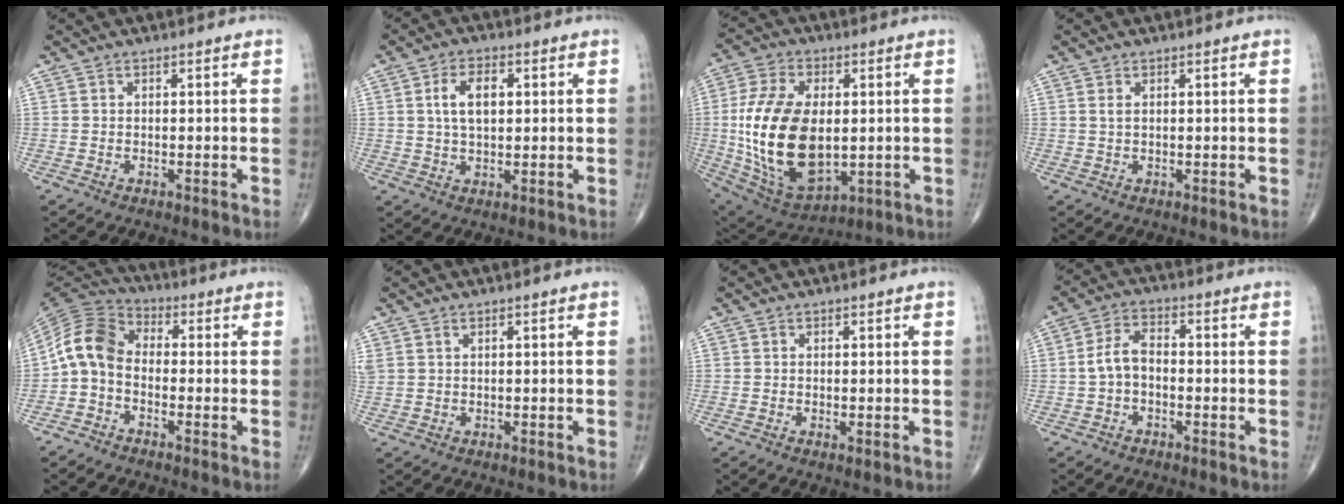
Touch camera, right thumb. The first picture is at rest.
{"total": 6.6, "force": [1.4, 3.7, 5.3], "torque": [-0.092, 0.004, 0.024]}
{"total": 21.9, "force": [-0.2, 12.4, 18.1], "torque": [-0.354, -0.011, 0.015]}
{"total": 1.2, "force": [0.4, 0.6, 0.9], "torque": [-0.022, 0.006, 0.012]}
{"total": 8.6, "force": [-1.5, 6.1, 5.9], "torque": [-0.104, 0.034, -0.051]}
{"total": 1.6, "force": [1.0, 0.9, 0.9], "torque": [-0.030, 0.010, 0.027]}
{"total": 0.8, "force": [-0.1, 0.4, 0.7], "torque": [-0.016, -0.004, -0.002]}
{"total": 9.0, "force": [-1.6, 5.9, 6.7], "torque": [-0.118, 0.037, -0.043]}